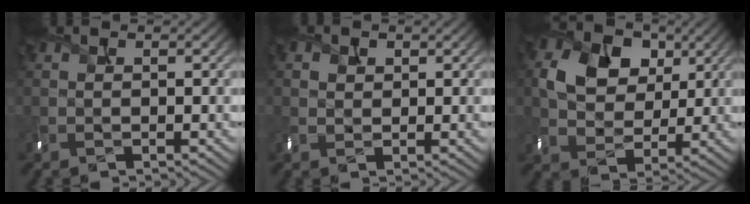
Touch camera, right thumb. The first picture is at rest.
{"total": 1.4, "force": [0.5, 1.3, 0.3], "torque": [-0.011, -0.004, 0.012]}
{"total": 8.0, "force": [2.5, 6.2, 4.4], "torque": [-0.095, -0.002, 0.039]}